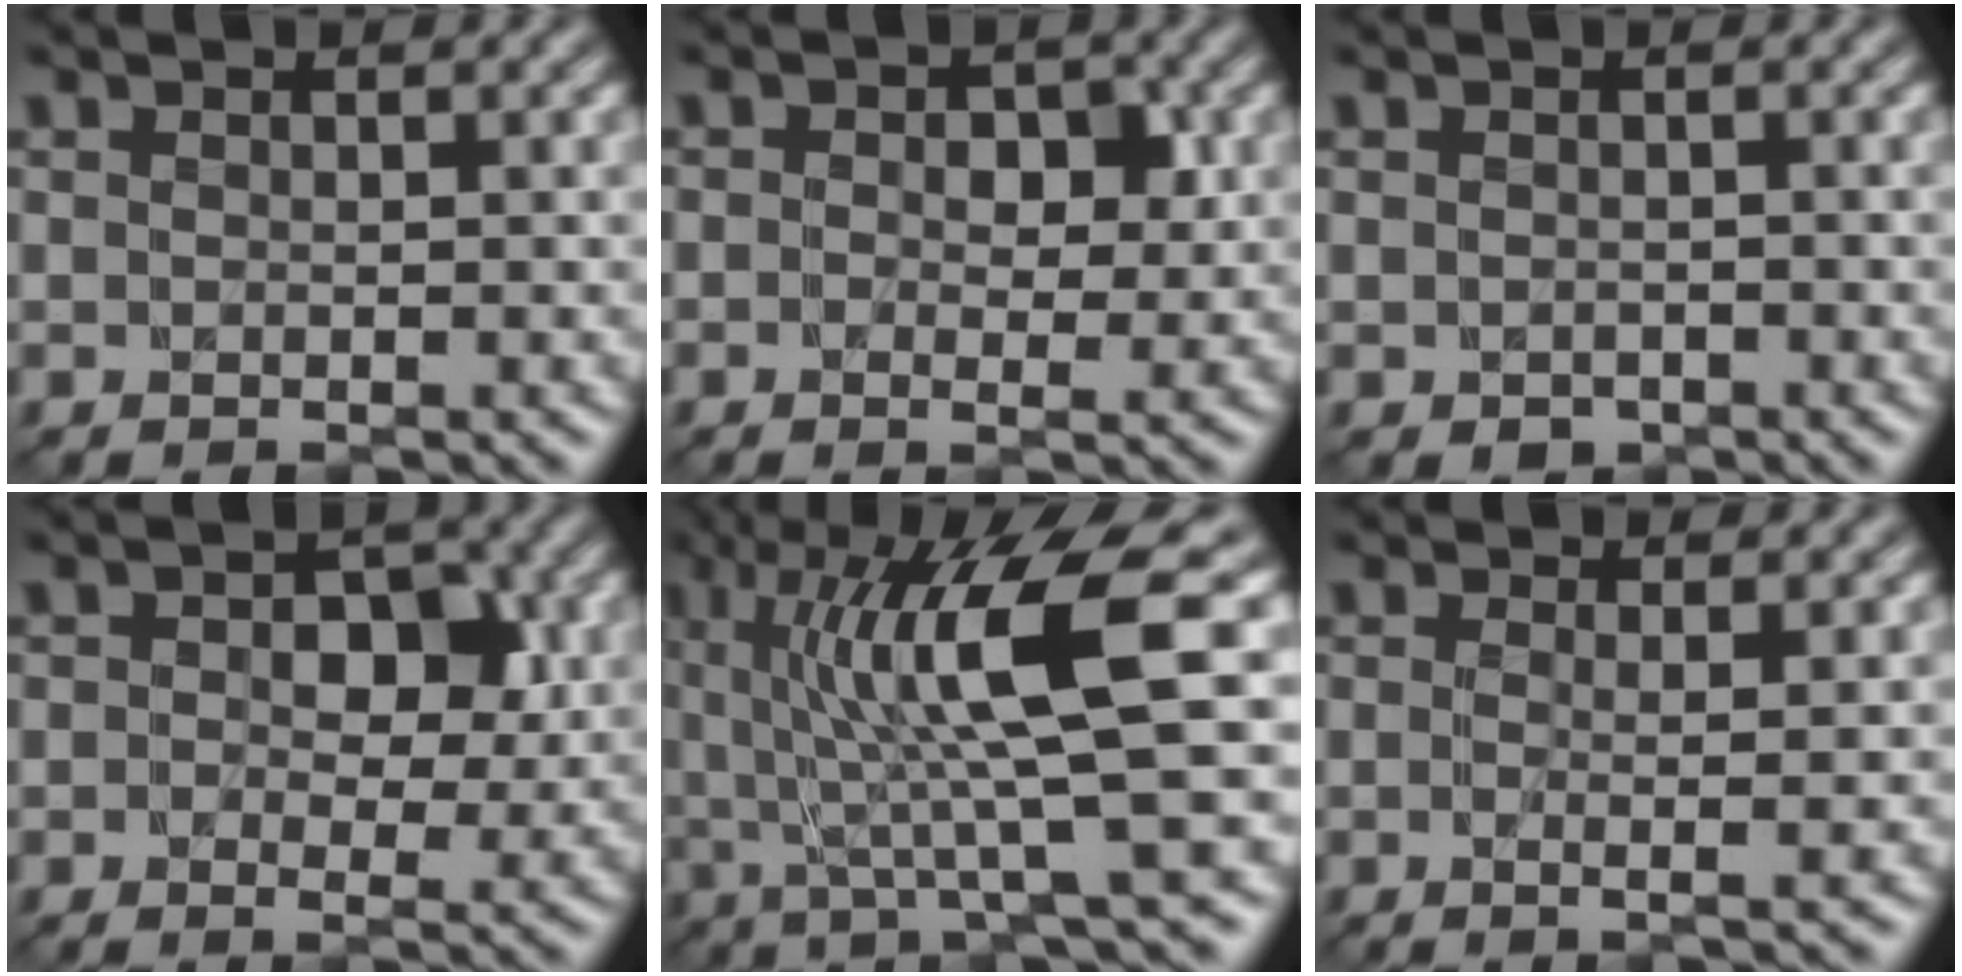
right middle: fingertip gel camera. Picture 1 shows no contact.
{"total": 3.1, "force": [0.3, 1.8, 2.6], "torque": [-0.036, -0.002, 0.002]}
{"total": 0.8, "force": [-0.4, 0.6, 0.0], "torque": [-0.001, -0.005, -0.006]}
{"total": 5.2, "force": [0.6, 3.1, 4.1], "torque": [-0.048, 0.003, 0.003]}
{"total": 10.8, "force": [2.1, 1.8, 10.4], "torque": [-0.156, 0.000, 0.037]}
{"total": 1.5, "force": [-0.1, 0.2, 1.5], "torque": [-0.029, -0.005, -0.010]}